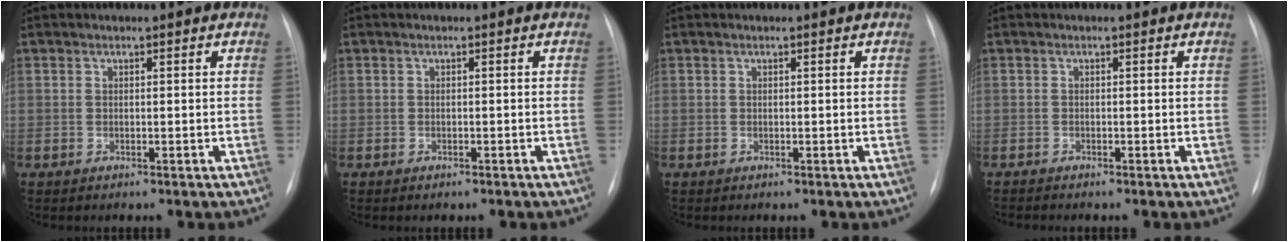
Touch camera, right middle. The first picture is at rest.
{"total": 0.6, "force": [-0.5, 0.3, 0.3], "torque": [-0.007, -0.001, -0.004]}
{"total": 0.0}
{"total": 1.2, "force": [-1.1, 0.0, 0.5], "torque": [-0.004, -0.002, -0.012]}